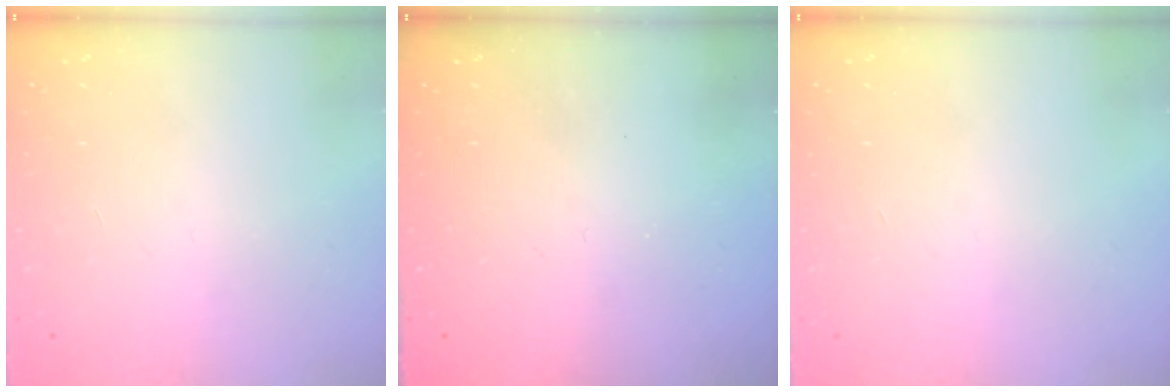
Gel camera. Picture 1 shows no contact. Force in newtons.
{"total": 0.0}
{"total": 0.0}